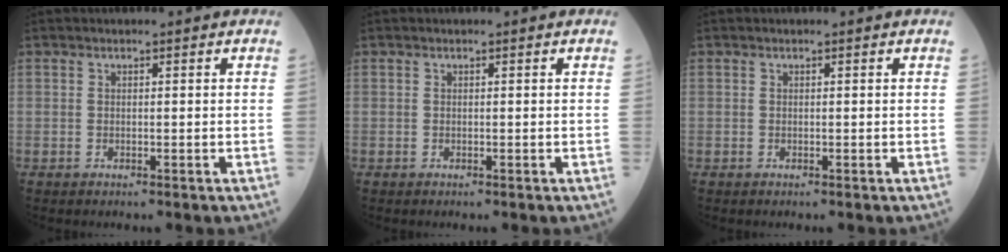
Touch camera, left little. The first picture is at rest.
{"total": 0.0}
{"total": 0.0}